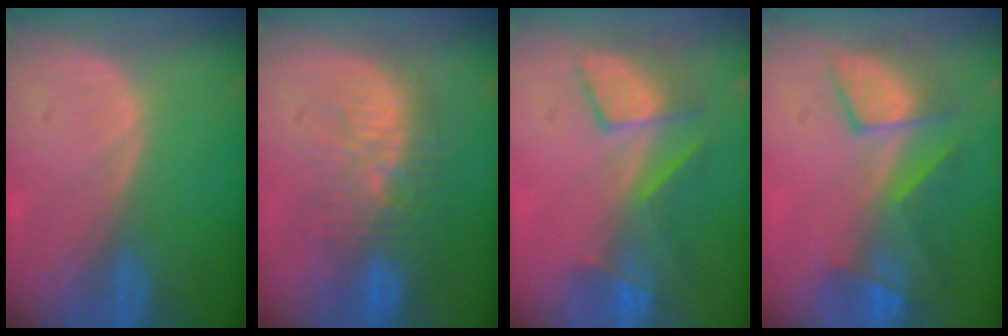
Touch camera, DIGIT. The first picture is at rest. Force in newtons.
{"total": 10.4, "press": 9.3, "slide": 4.5}
{"total": 8.0, "press": 7.4, "slide": 3.0}
{"total": 8.3, "press": 7.9, "slide": 2.5}